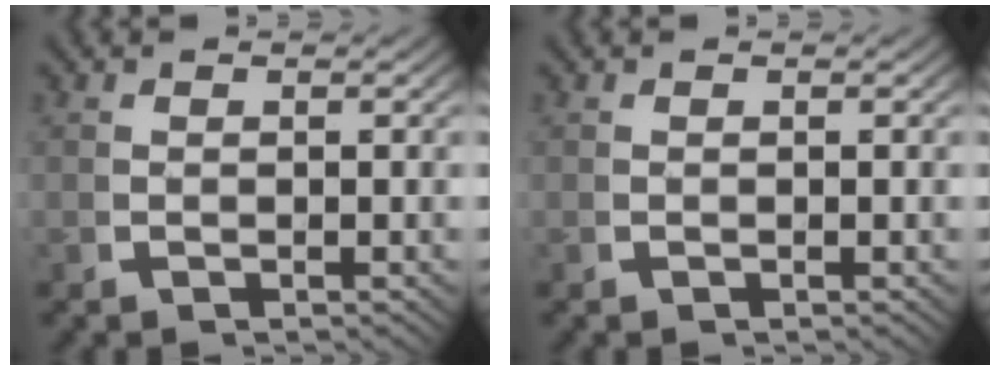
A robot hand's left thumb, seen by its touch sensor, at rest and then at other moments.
{"total": 0.0}